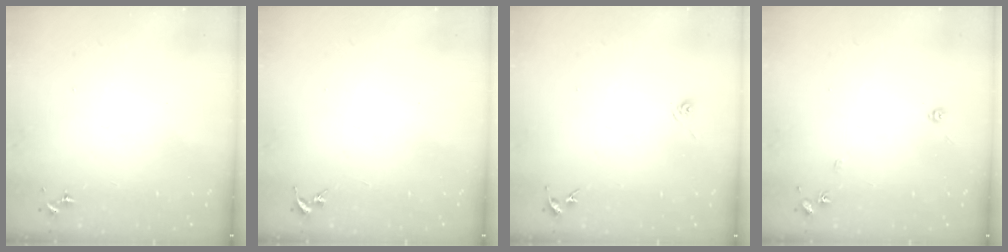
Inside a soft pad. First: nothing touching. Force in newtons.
{"total": 0.0}
{"total": 3.0, "press": 2.6, "slide": 1.5}
{"total": 6.6, "press": 6.5, "slide": 0.7}